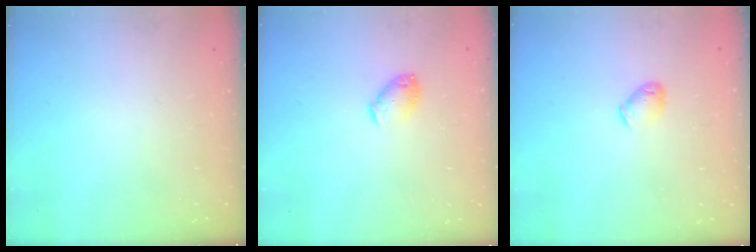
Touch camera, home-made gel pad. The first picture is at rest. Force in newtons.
{"total": 6.4, "press": 6.4, "slide": 0.3}
{"total": 4.8, "press": 4.7, "slide": 0.7}